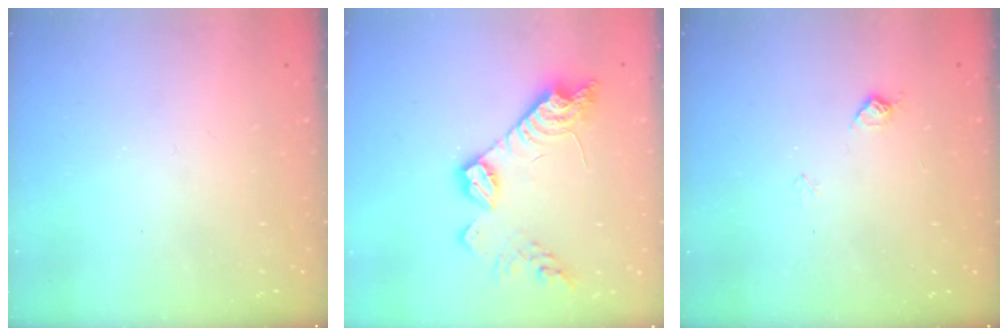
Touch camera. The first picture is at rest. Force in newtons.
{"total": 14.6, "press": 14.5, "slide": 0.6}
{"total": 5.7, "press": 5.7, "slide": 0.7}